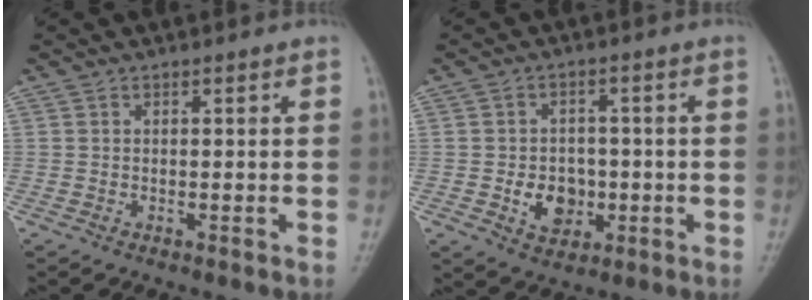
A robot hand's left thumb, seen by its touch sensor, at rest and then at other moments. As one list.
[{"total": 6.8, "force": [-1.4, 5.4, 4.0], "torque": [-0.027, 0.007, -0.017]}]